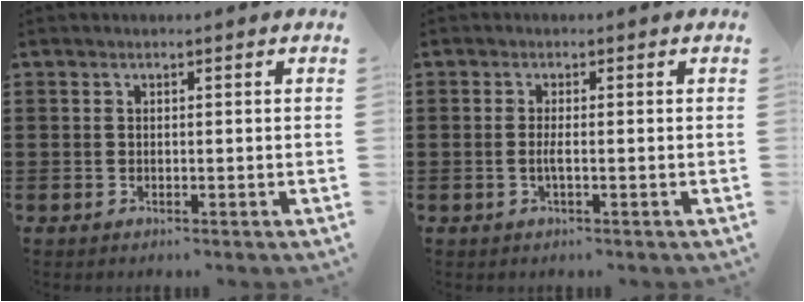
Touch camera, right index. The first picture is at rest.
{"total": 1.6, "force": [-0.4, 0.1, 1.5], "torque": [-0.034, -0.003, -0.011]}